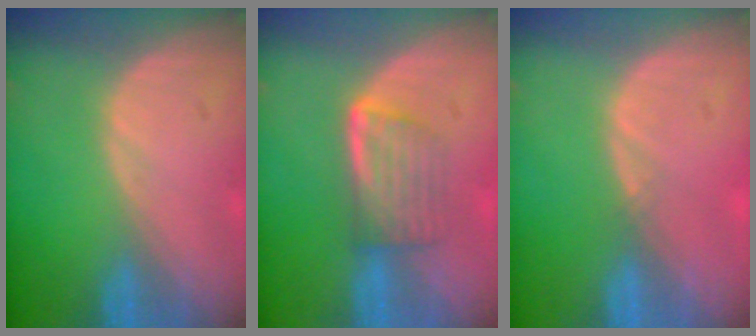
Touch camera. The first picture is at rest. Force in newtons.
{"total": 5.7, "press": 5.1, "slide": 2.5}
{"total": 0.6, "press": 0.5, "slide": 0.4}